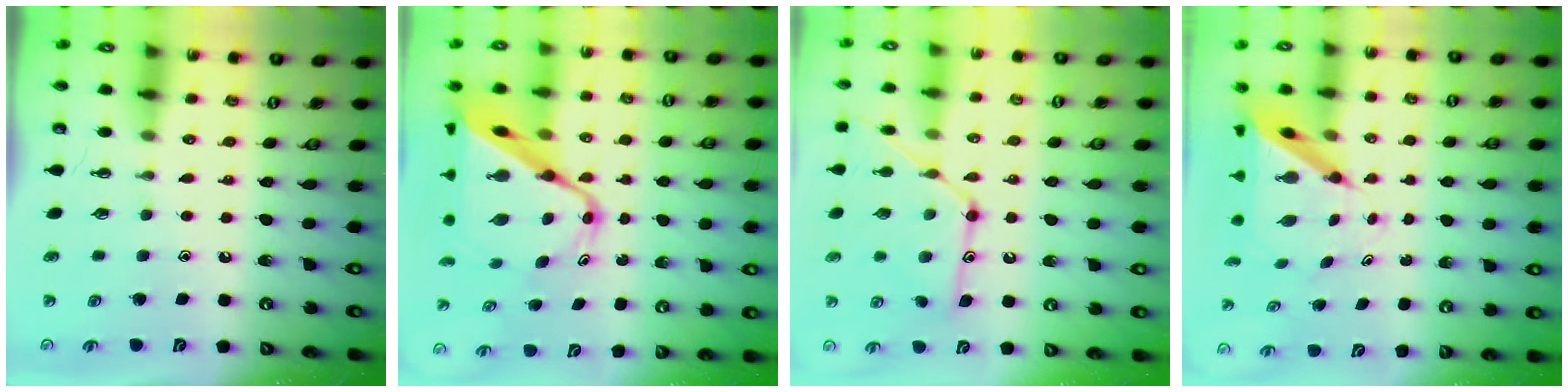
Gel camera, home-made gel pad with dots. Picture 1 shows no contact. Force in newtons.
{"total": 16.2, "press": 16.1, "slide": 1.2}
{"total": 14.8, "press": 14.8, "slide": 1.0}
{"total": 7.7, "press": 7.6, "slide": 0.6}